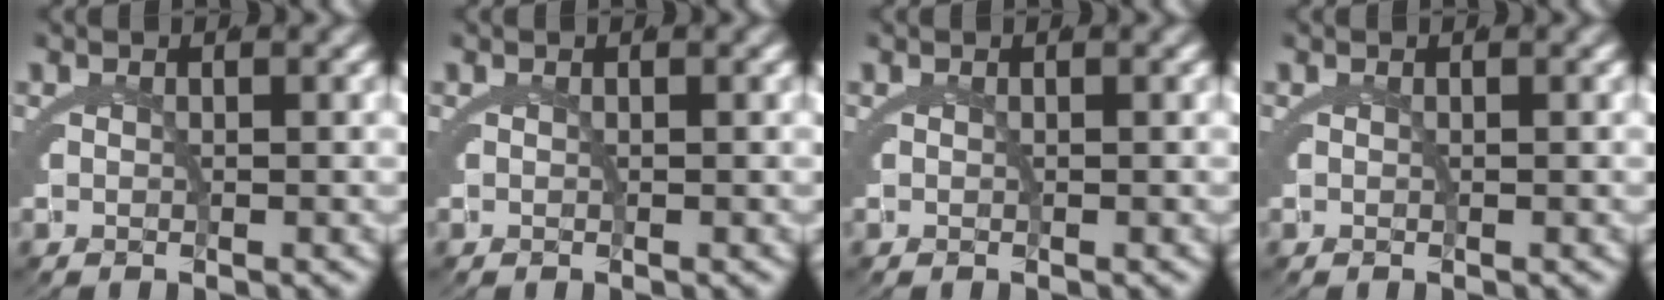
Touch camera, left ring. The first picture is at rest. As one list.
[{"total": 0.0}, {"total": 0.0}, {"total": 0.0}]